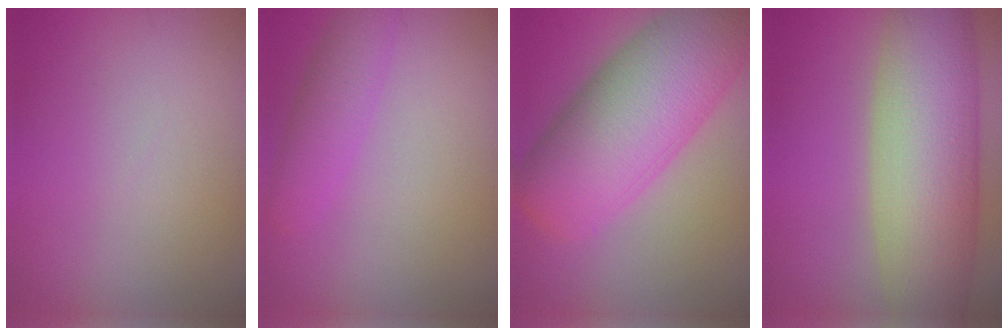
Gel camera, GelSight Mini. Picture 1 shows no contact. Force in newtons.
{"total": 3.2, "press": 3.2, "slide": 0.1}
{"total": 12.2, "press": 12.2, "slide": 0.6}
{"total": 11.1, "press": 11.1, "slide": 0.6}